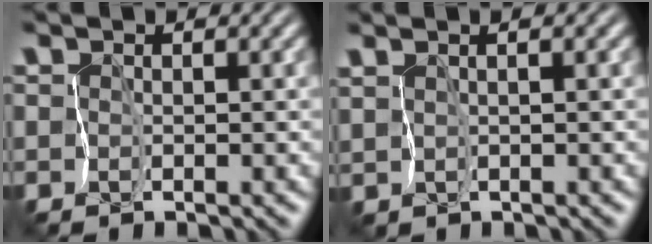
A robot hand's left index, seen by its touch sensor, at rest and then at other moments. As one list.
[{"total": 1.2, "force": [1.0, -0.2, 0.6], "torque": [-0.011, 0.004, 0.022]}]